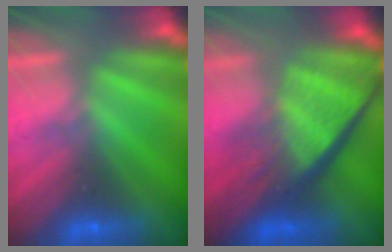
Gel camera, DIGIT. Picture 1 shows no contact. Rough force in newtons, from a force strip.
{"total": 9.4}